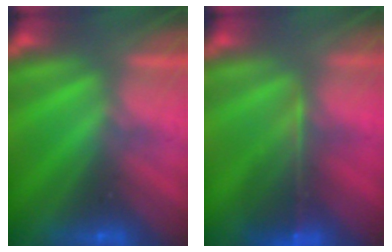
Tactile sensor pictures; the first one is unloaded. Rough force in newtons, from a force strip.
{"total": 7.3}